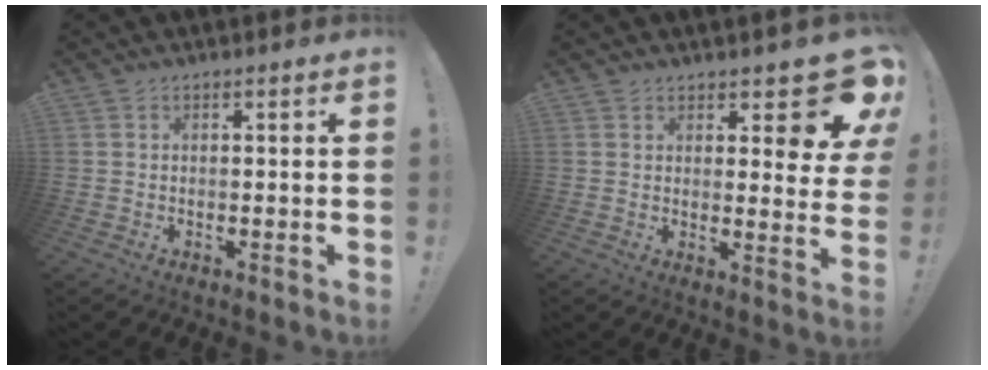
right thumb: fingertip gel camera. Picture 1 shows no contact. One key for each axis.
{"total": 8.8, "fx": 6.2, "fy": 2.5, "fz": 5.7, "tx": -0.057, "ty": -0.063, "tz": 0.108}